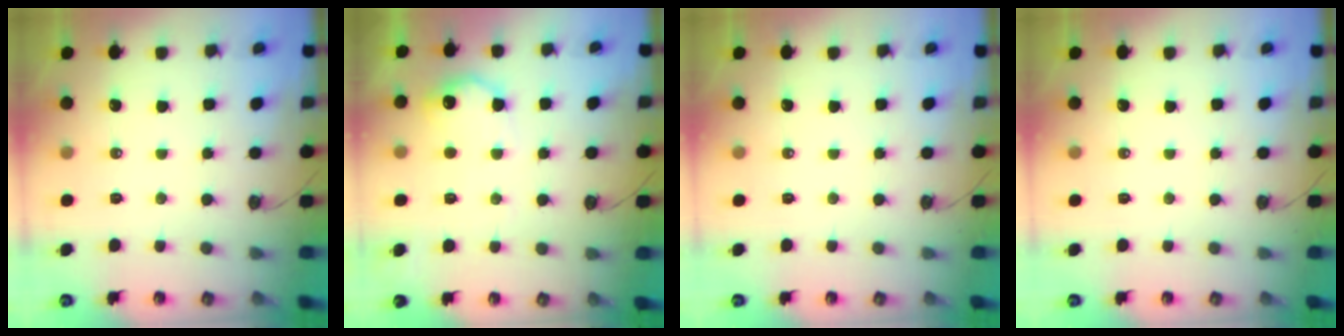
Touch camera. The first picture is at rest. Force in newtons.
{"total": 11.6, "press": 11.6, "slide": 0.5}
{"total": 0.0}
{"total": 0.0}